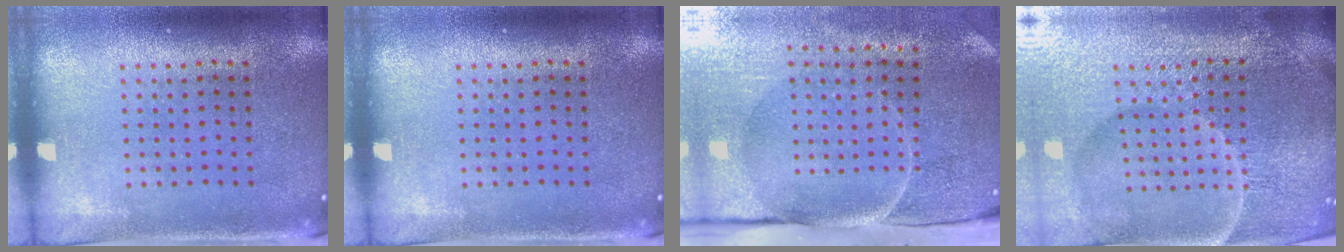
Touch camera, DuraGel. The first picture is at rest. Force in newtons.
{"total": 0.0}
{"total": 5.0, "press": 3.9, "slide": 3.1}
{"total": 5.9, "press": 5.4, "slide": 2.4}